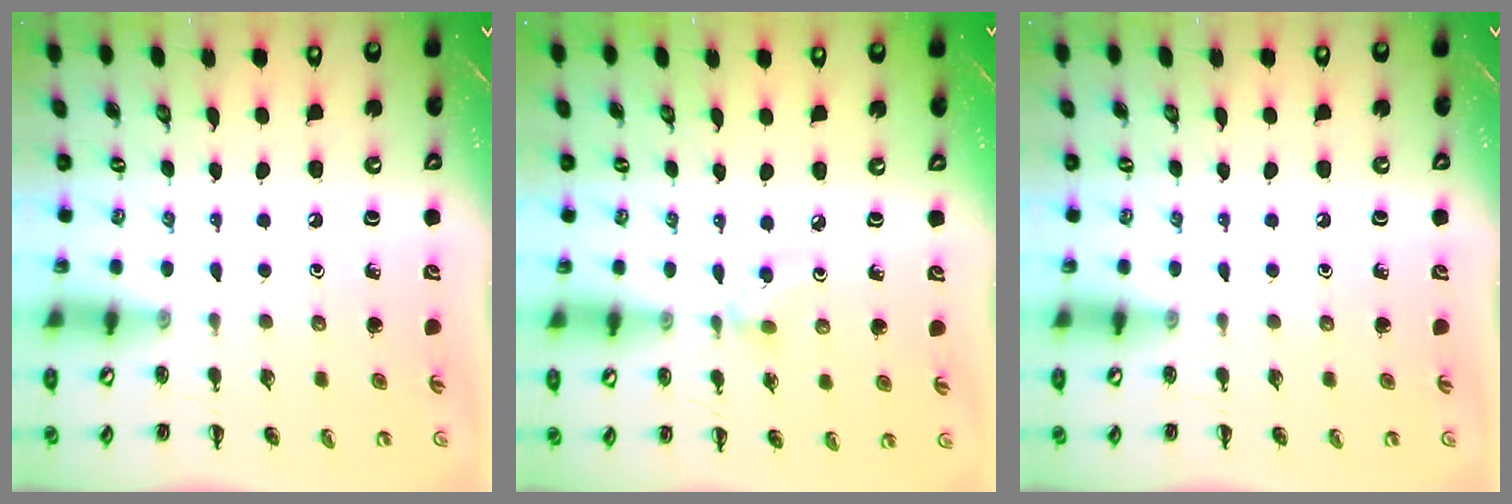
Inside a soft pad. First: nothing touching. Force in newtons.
{"total": 2.8, "press": 2.6, "slide": 1.0}
{"total": 0.0}